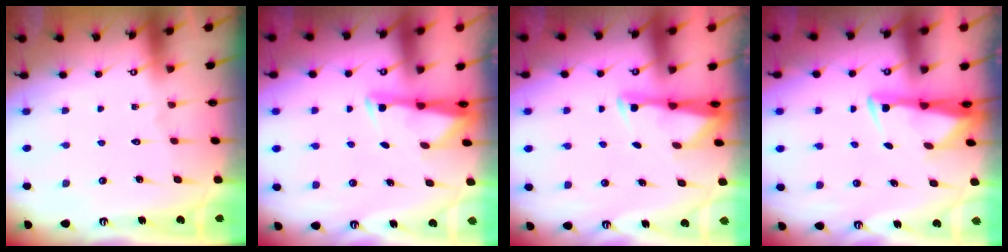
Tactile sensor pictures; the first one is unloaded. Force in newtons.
{"total": 2.7, "press": 2.7, "slide": 0.5}
{"total": 2.7, "press": 2.6, "slide": 0.4}
{"total": 2.9, "press": 2.8, "slide": 1.0}